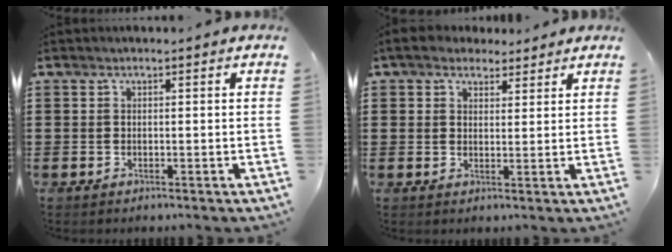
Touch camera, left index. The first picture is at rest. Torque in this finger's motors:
{"motor_torque": [2.14, 0.00, 0.51, 0.21]}